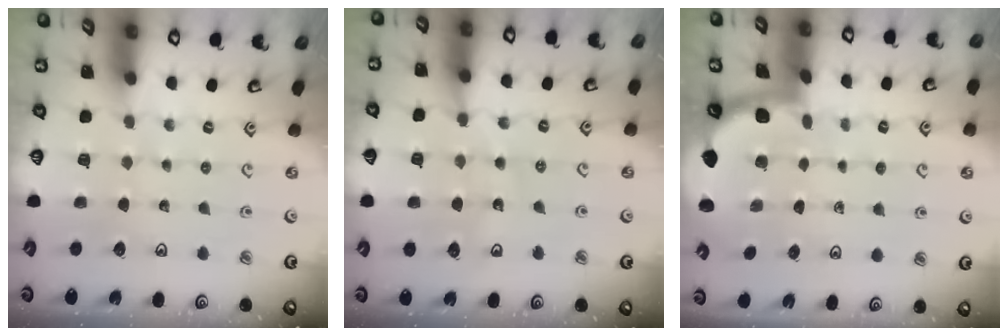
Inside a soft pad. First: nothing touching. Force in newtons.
{"total": 9.5, "press": 8.9, "slide": 3.4}
{"total": 1.7, "press": 1.6, "slide": 0.1}